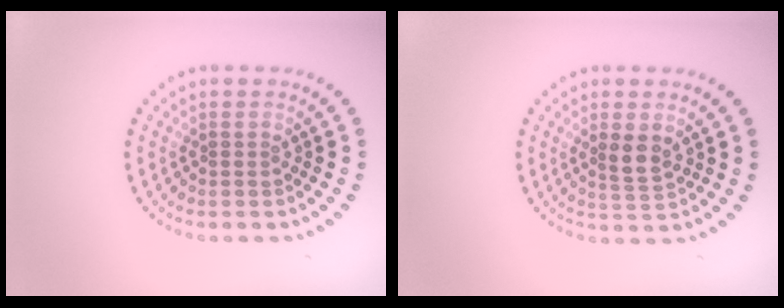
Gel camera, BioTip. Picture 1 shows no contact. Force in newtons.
{"total": 2.0, "press": 1.8, "slide": 0.9}